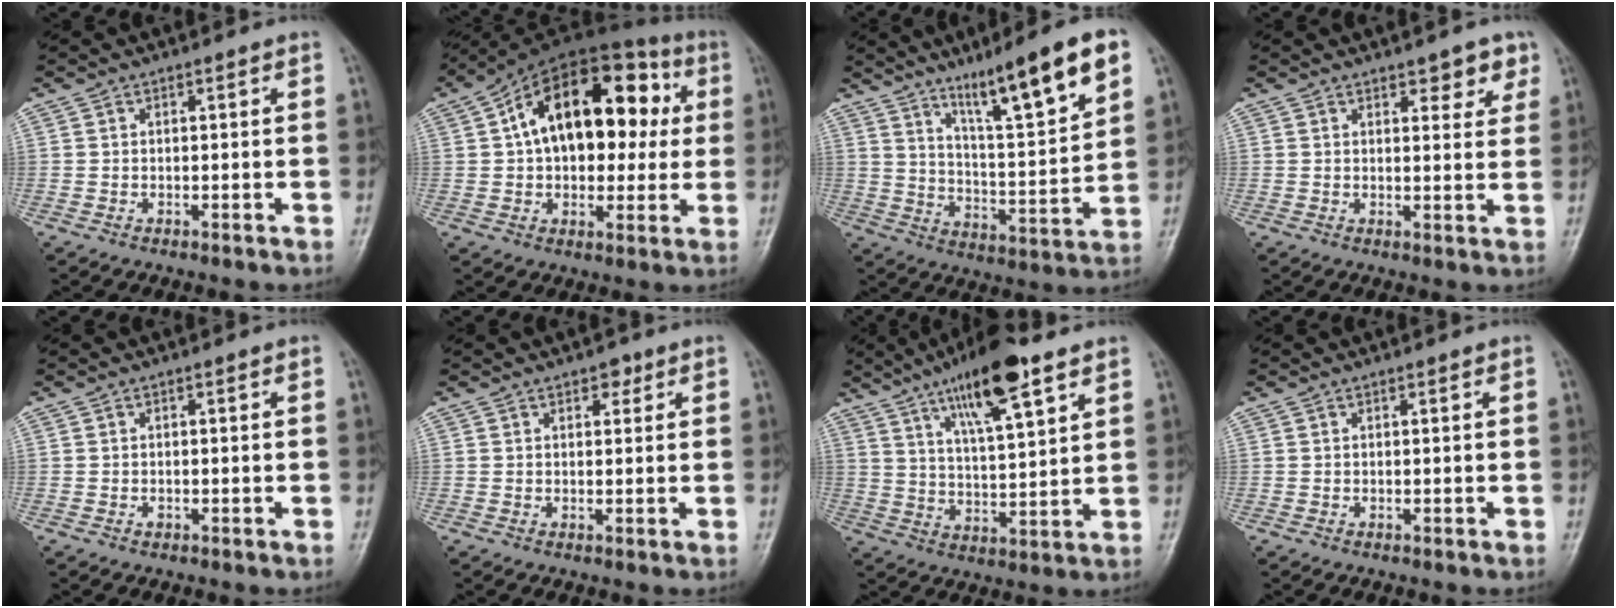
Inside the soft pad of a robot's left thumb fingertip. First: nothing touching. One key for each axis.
{"total": 22.4, "fx": 4.0, "fy": 13.3, "fz": 17.5, "tx": -0.231, "ty": 0.038, "tz": 0.052}
{"total": 17.0, "fx": 10.2, "fy": 2.5, "fz": 13.4, "tx": -0.196, "ty": -0.047, "tz": 0.171}
{"total": 4.5, "fx": 2.9, "fy": 2.3, "fz": 2.6, "tx": -0.003, "ty": -0.014, "tz": 0.034}
{"total": 0.7, "fx": -0.4, "fy": 0.5, "fz": 0.4, "tx": -0.005, "ty": 0.004, "tz": -0.005}
{"total": 2.1, "fx": 1.2, "fy": 1.3, "fz": 1.2, "tx": -0.003, "ty": -0.003, "tz": 0.013}
{"total": 15.0, "fx": 8.7, "fy": 3.7, "fz": 11.7, "tx": -0.182, "ty": -0.031, "tz": 0.148}
{"total": 0.0}